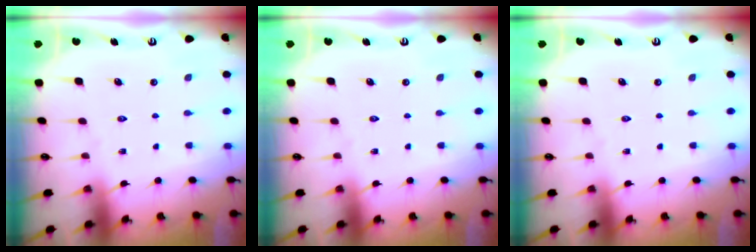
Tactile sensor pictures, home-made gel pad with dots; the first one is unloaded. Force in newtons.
{"total": 0.0}
{"total": 0.0}